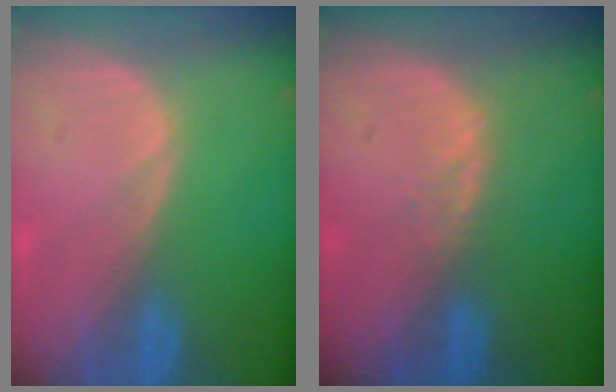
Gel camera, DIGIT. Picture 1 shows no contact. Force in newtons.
{"total": 1.4, "press": 1.4, "slide": 0.3}